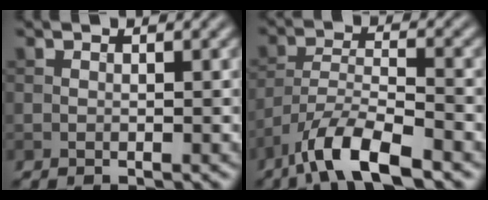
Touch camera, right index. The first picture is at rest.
{"total": 7.7, "force": [-5.5, 2.0, 5.0], "torque": [-0.088, -0.001, -0.107]}